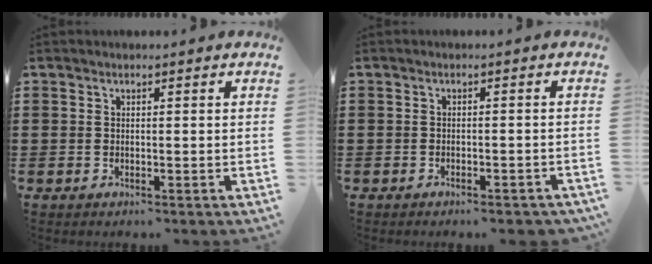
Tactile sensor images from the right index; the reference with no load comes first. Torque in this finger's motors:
{"motor_torque": [1.57, 0.57, 0.16, 0.00]}